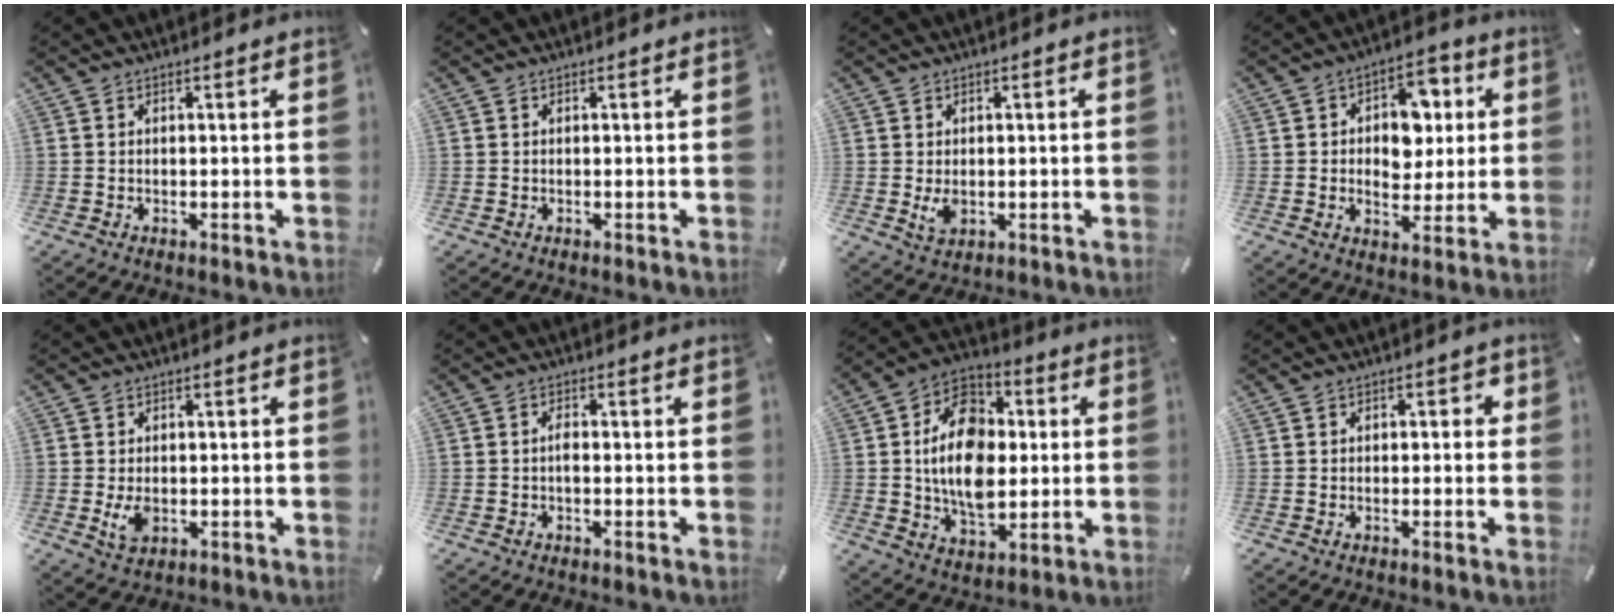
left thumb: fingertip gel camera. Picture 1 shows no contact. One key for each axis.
{"total": 0.0}
{"total": 3.3, "fx": -0.4, "fy": 2.4, "fz": 2.3, "tx": -0.046, "ty": -0.005, "tz": -0.009}
{"total": 10.7, "fx": 1.3, "fy": 8.2, "fz": 6.8, "tx": -0.093, "ty": 0.007, "tz": 0.024}
{"total": 4.5, "fx": -0.8, "fy": 3.2, "fz": 3.1, "tx": -0.067, "ty": -0.006, "tz": -0.018}
{"total": 1.9, "fx": -0.4, "fy": 0.9, "fz": 1.6, "tx": -0.033, "ty": 0.004, "tz": -0.009}
{"total": 17.2, "fx": 0.3, "fy": 12.6, "fz": 11.8, "tx": -0.226, "ty": 0.014, "tz": 0.003}
{"total": 1.7, "fx": -0.6, "fy": 1.3, "fz": 1.0, "tx": -0.019, "ty": 0.009, "tz": -0.014}